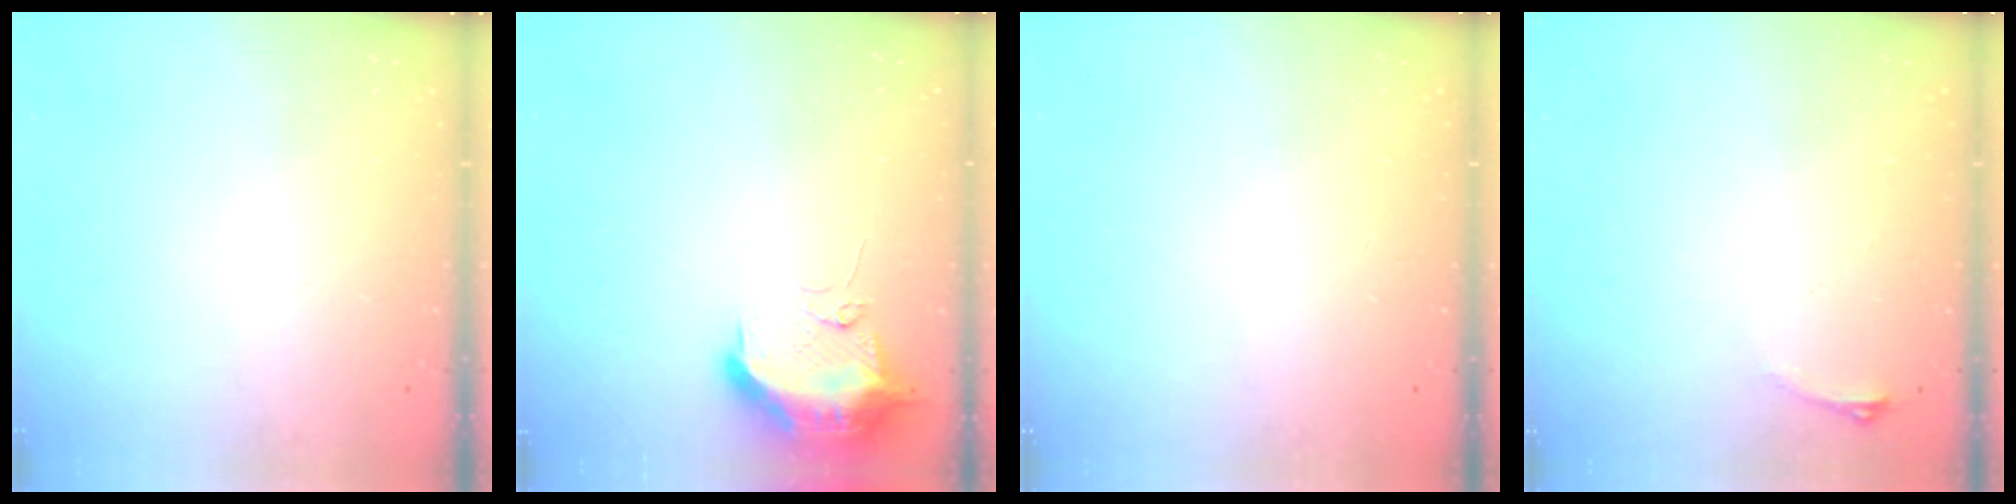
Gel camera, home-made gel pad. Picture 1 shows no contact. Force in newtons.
{"total": 12.3, "press": 10.8, "slide": 5.9}
{"total": 15.1, "press": 2.1, "slide": 14.9}
{"total": 2.9, "press": 2.6, "slide": 1.5}